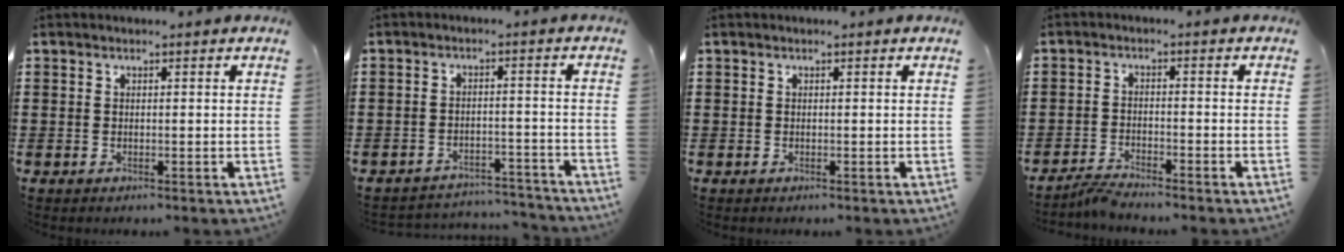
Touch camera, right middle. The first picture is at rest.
{"total": 3.7, "force": [-3.6, 0.4, 0.0], "torque": [-0.005, 0.003, -0.078]}
{"total": 0.0}
{"total": 2.6, "force": [-2.5, 0.0, 0.6], "torque": [-0.021, 0.000, -0.053]}